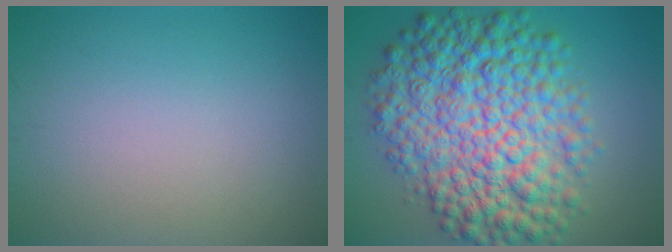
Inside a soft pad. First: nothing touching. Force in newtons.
{"total": 11.8, "press": 11.8, "slide": 0.0}